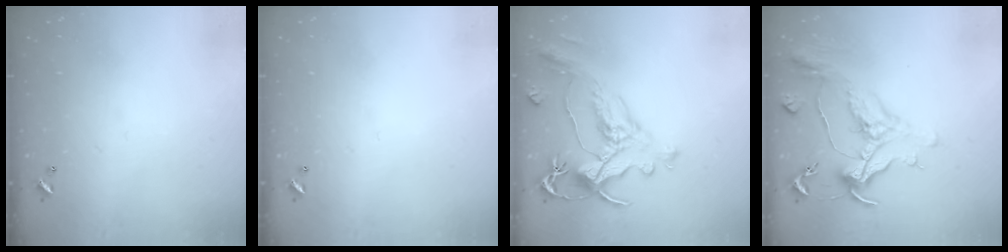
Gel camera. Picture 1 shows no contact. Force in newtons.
{"total": 0.0}
{"total": 1.8, "press": 1.2, "slide": 1.3}
{"total": 1.6, "press": 1.5, "slide": 0.6}